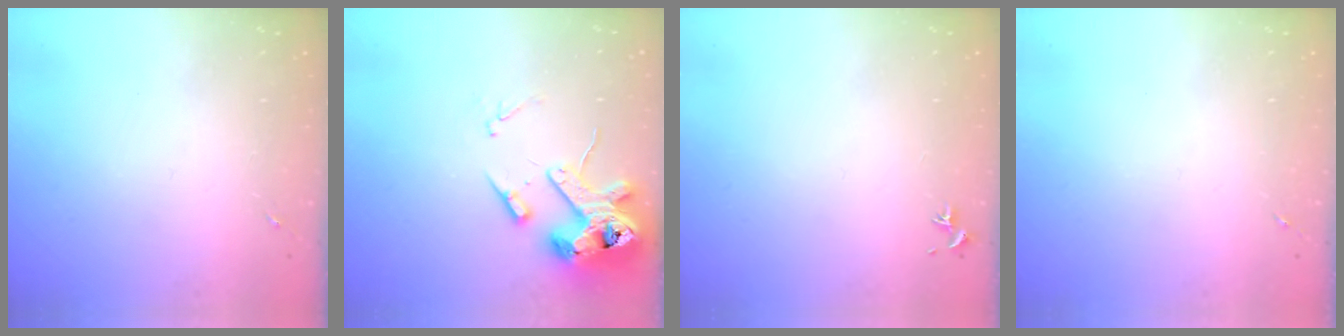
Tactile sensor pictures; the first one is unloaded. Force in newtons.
{"total": 15.6, "press": 15.4, "slide": 2.3}
{"total": 0.8, "press": 0.7, "slide": 0.3}
{"total": 0.0}